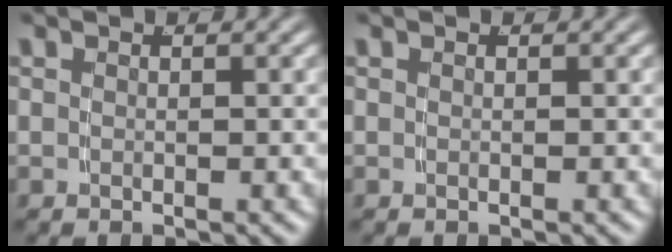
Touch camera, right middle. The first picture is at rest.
{"total": 0.0}